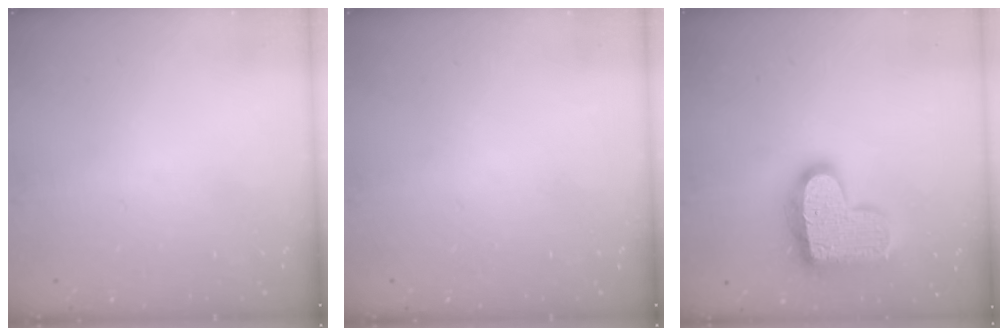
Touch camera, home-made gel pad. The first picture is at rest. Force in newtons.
{"total": 0.0}
{"total": 19.0, "press": 19.0, "slide": 1.1}